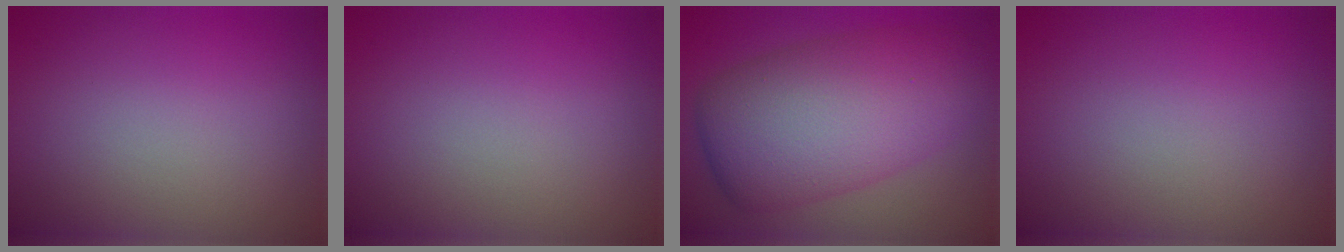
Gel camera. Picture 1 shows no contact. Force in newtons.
{"total": 0.0}
{"total": 10.8, "press": 10.8, "slide": 0.4}
{"total": 0.0}